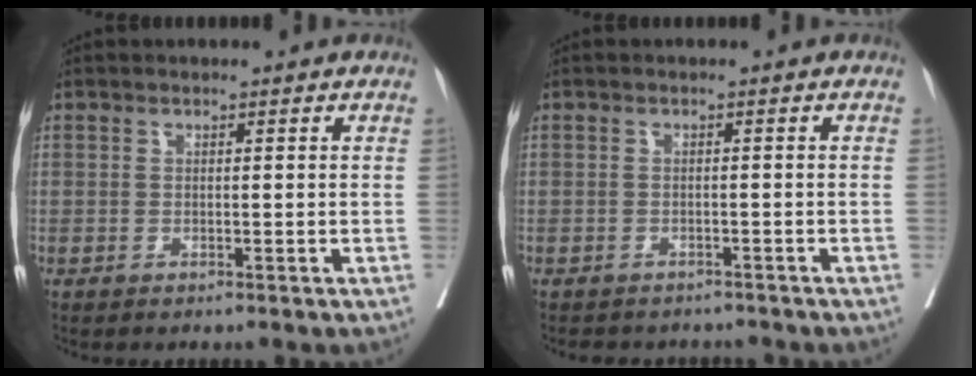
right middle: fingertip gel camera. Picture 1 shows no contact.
{"total": 5.7, "force": [-5.2, 2.0, 1.0], "torque": [-0.009, 0.002, -0.061]}